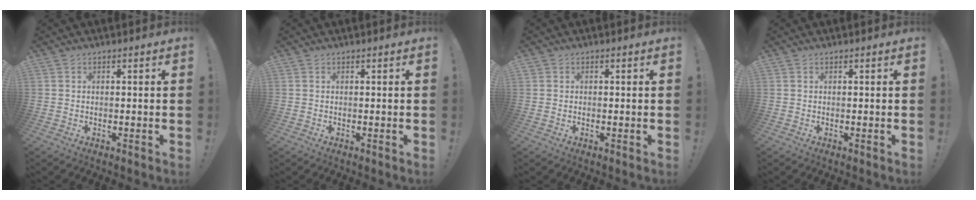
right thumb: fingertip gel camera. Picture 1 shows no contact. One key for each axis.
{"total": 0.0}
{"total": 0.6, "fx": 0.2, "fy": 0.5, "fz": -0.2, "tx": 0.003, "ty": 0.003, "tz": 0.003}
{"total": 0.0}